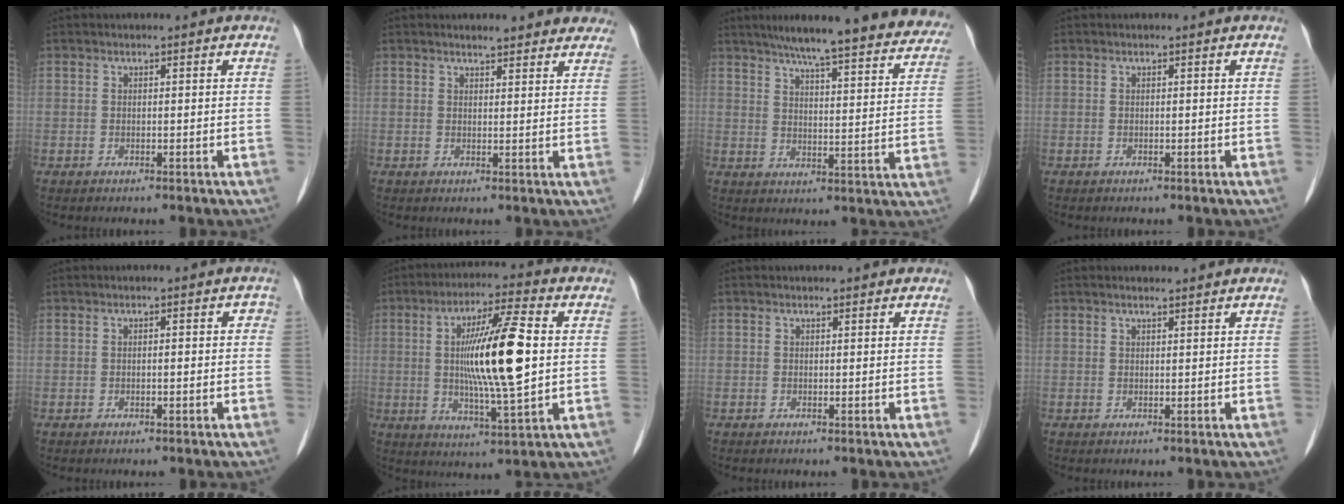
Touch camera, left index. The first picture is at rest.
{"total": 7.1, "force": [6.4, 1.9, 2.4], "torque": [-0.014, 0.005, 0.064]}
{"total": 24.3, "force": [21.1, 3.6, 11.6], "torque": [-0.157, -0.017, 0.257]}
{"total": 0.0}
{"total": 1.3, "force": [-0.2, 0.6, 1.2], "torque": [-0.012, 0.008, -0.004]}
{"total": 14.0, "force": [1.0, 1.2, 13.9], "torque": [-0.251, -0.003, 0.014]}
{"total": 0.9, "force": [0.5, 0.7, 0.1], "torque": [0.001, 0.012, 0.003]}
{"total": 1.7, "force": [1.5, 0.2, 0.8], "torque": [-0.015, 0.014, 0.024]}